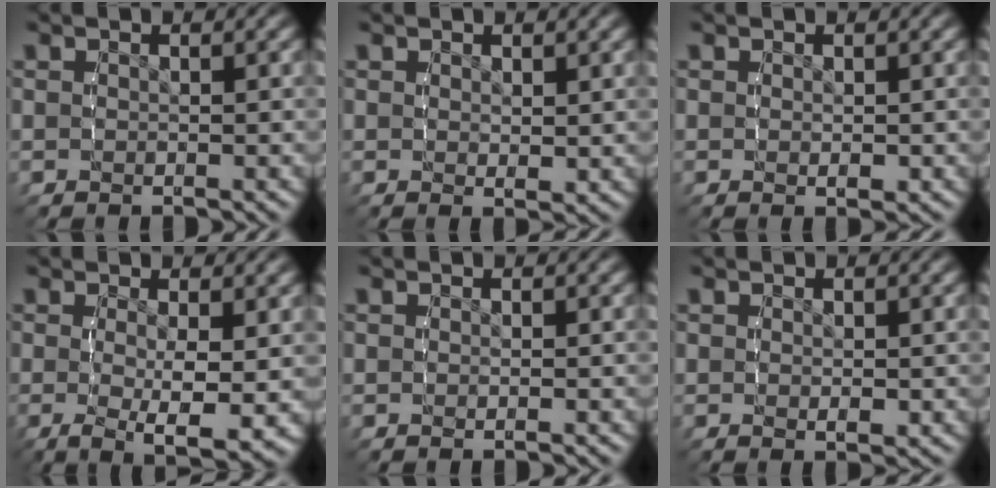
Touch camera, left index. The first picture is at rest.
{"total": 1.0, "force": [0.8, 0.0, 0.6], "torque": [-0.002, -0.006, 0.016]}
{"total": 0.6, "force": [0.3, 0.1, 0.5], "torque": [-0.006, 0.004, 0.003]}
{"total": 6.1, "force": [-1.9, 1.5, 5.6], "torque": [-0.084, -0.027, -0.015]}
{"total": 0.6, "force": [0.0, 0.5, 0.3], "torque": [-0.003, 0.007, -0.003]}
{"total": 0.8, "force": [0.3, 0.1, 0.7], "torque": [-0.007, 0.003, 0.003]}